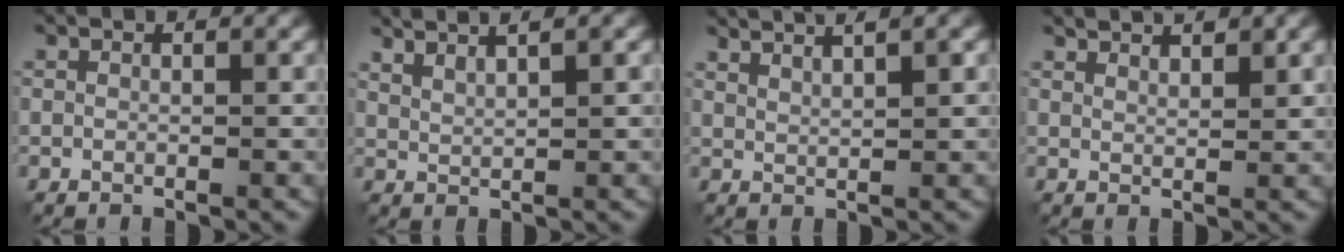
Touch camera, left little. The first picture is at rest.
{"total": 3.8, "force": [2.9, 0.9, 2.3], "torque": [-0.022, 0.012, 0.033]}
{"total": 4.4, "force": [3.3, 0.9, 2.8], "torque": [-0.024, 0.015, 0.031]}
{"total": 2.6, "force": [2.3, 0.4, 1.1], "torque": [-0.007, -0.002, 0.036]}